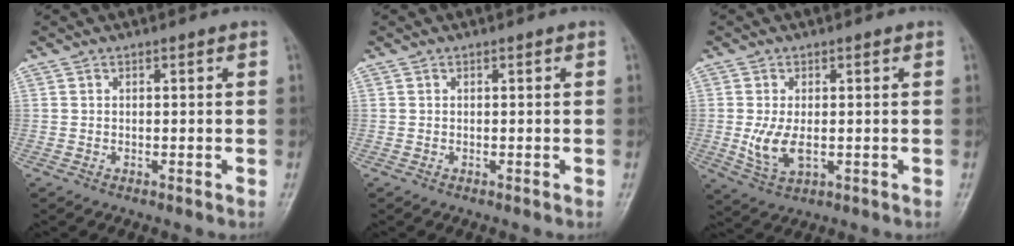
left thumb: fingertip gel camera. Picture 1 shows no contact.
{"total": 0.0}
{"total": 6.2, "force": [-0.4, 3.4, 5.1], "torque": [-0.103, -0.014, 0.000]}